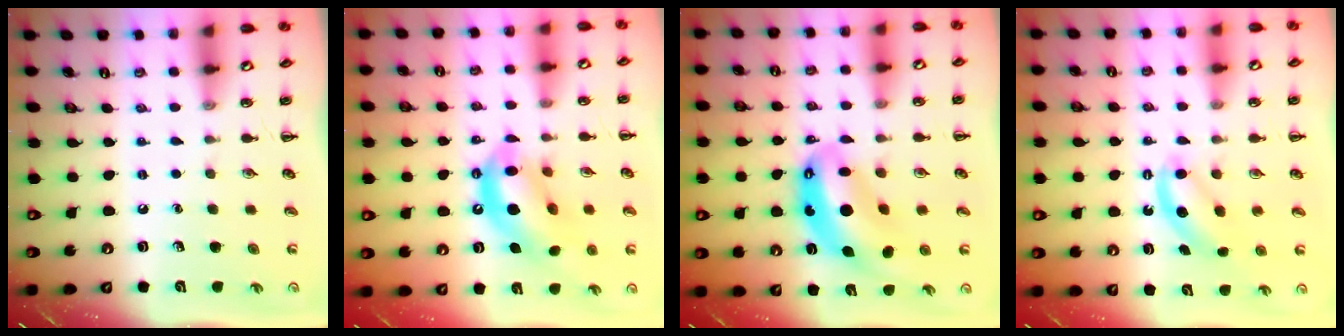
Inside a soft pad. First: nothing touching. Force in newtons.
{"total": 14.2, "press": 13.6, "slide": 4.1}
{"total": 12.8, "press": 12.4, "slide": 3.2}
{"total": 5.3, "press": 5.2, "slide": 1.1}